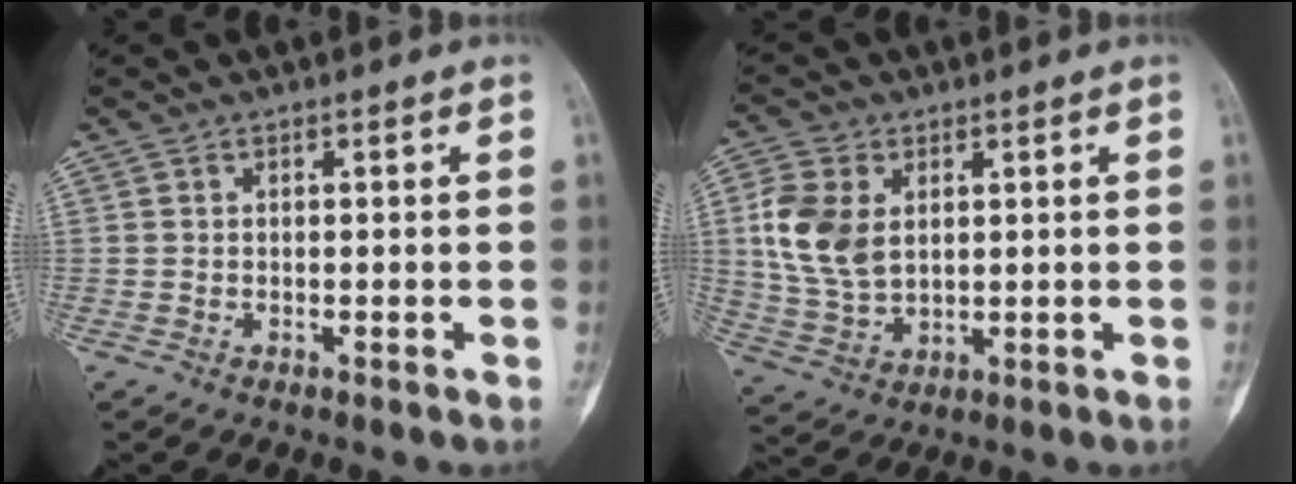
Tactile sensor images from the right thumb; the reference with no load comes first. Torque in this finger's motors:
{"motor_torque": [0.72, 1.05, 0.66, 0.30, 0.14]}